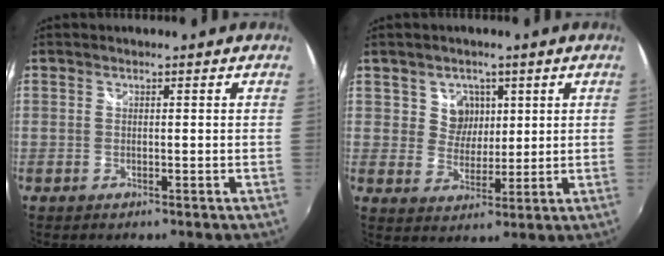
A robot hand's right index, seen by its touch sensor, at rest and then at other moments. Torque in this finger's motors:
{"motor_torque": [0.23, 0.17, 0.16, 0.02]}